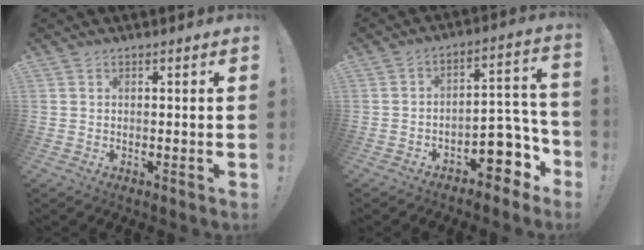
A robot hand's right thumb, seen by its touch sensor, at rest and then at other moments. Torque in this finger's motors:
{"motor_torque": [1.46, 0.60, 0.70, -0.71, 0.00]}